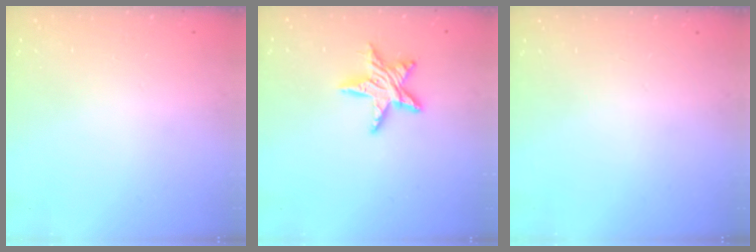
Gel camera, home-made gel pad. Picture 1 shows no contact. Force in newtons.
{"total": 10.5, "press": 10.5, "slide": 0.5}
{"total": 0.0}